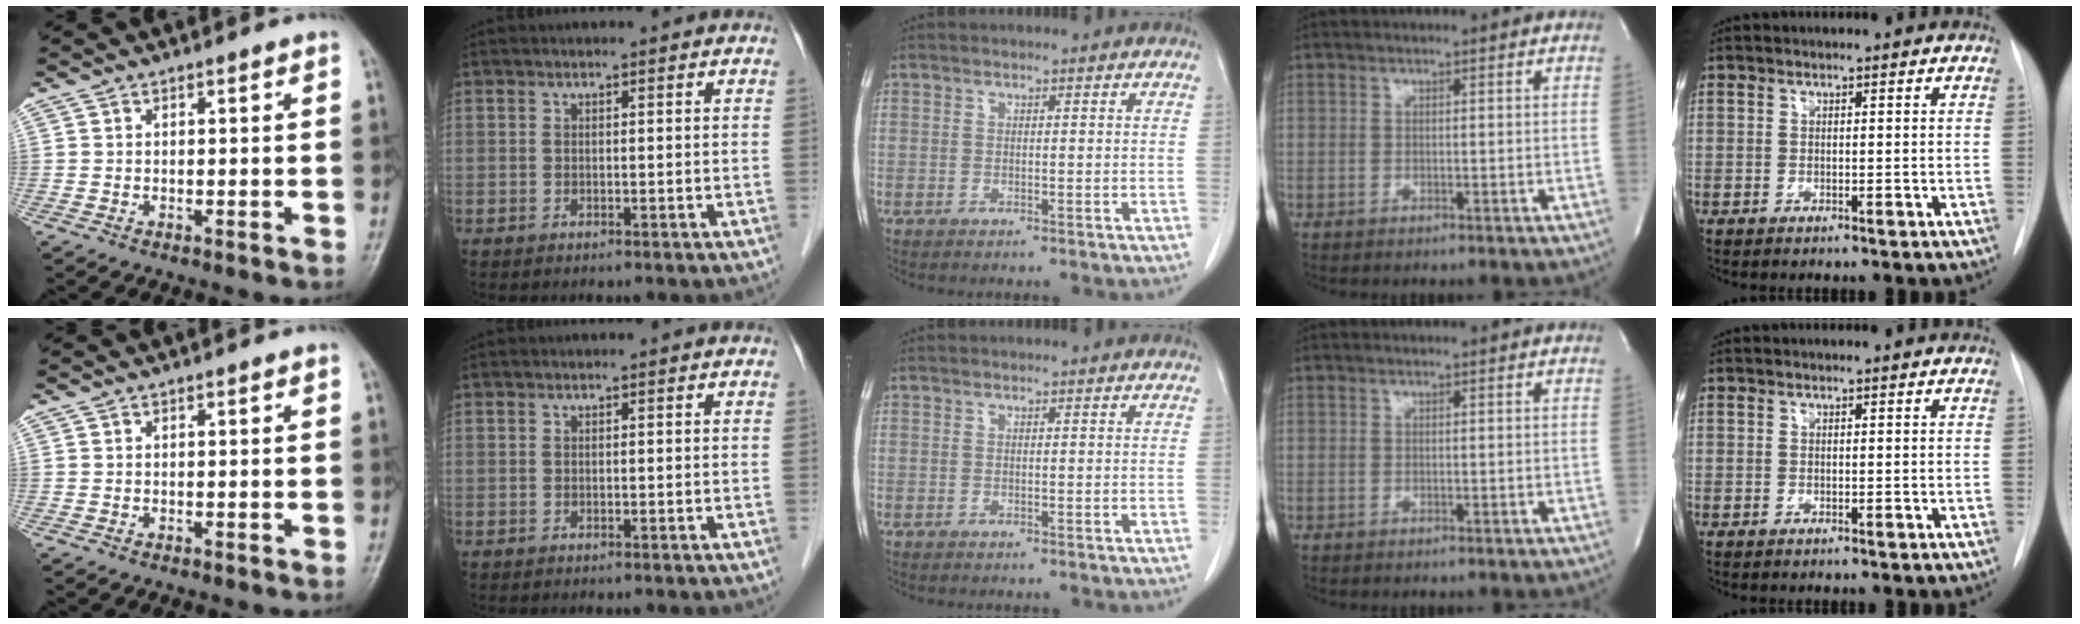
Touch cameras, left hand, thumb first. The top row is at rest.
{}